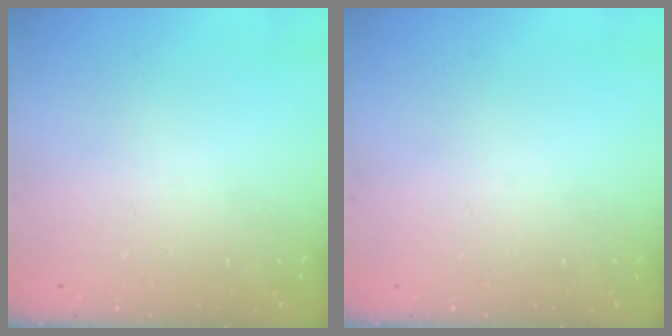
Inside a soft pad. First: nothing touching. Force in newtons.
{"total": 0.0}